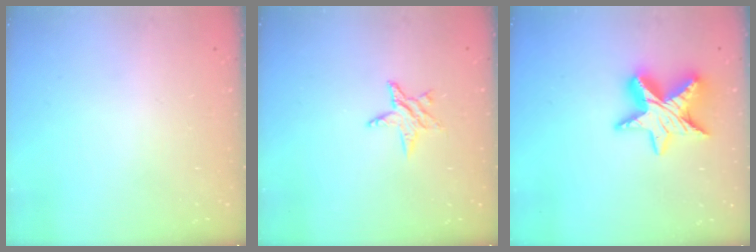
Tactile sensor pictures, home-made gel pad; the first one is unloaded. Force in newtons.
{"total": 5.0, "press": 4.9, "slide": 0.5}
{"total": 13.4, "press": 13.3, "slide": 1.0}